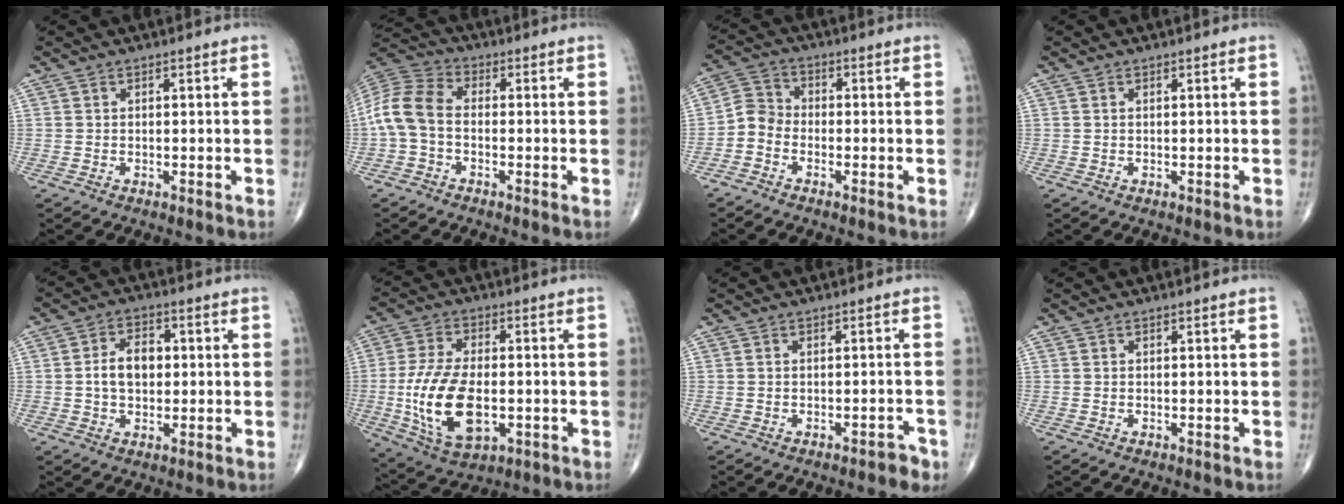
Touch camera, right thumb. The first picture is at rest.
{"total": 9.2, "force": [-1.4, 6.0, 6.9], "torque": [-0.143, 0.027, -0.041]}
{"total": 4.4, "force": [-2.2, 3.5, 1.6], "torque": [-0.017, 0.019, -0.059]}
{"total": 0.0}
{"total": 7.1, "force": [0.2, 4.8, 5.2], "torque": [-0.079, 0.016, 0.001]}
{"total": 16.4, "force": [-2.7, 8.7, 13.6], "torque": [-0.265, -0.001, -0.036]}
{"total": 2.1, "force": [-1.5, 0.9, 1.2], "torque": [-0.011, 0.011, -0.017]}
{"total": 0.0}